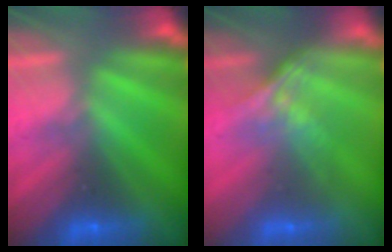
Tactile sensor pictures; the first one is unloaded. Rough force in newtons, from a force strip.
{"total": 1.6}